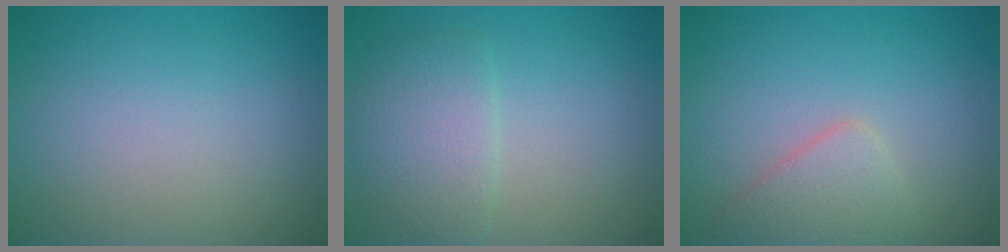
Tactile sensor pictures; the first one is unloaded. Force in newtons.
{"total": 3.6, "press": 3.6, "slide": 0.2}
{"total": 2.7, "press": 2.7, "slide": 0.0}